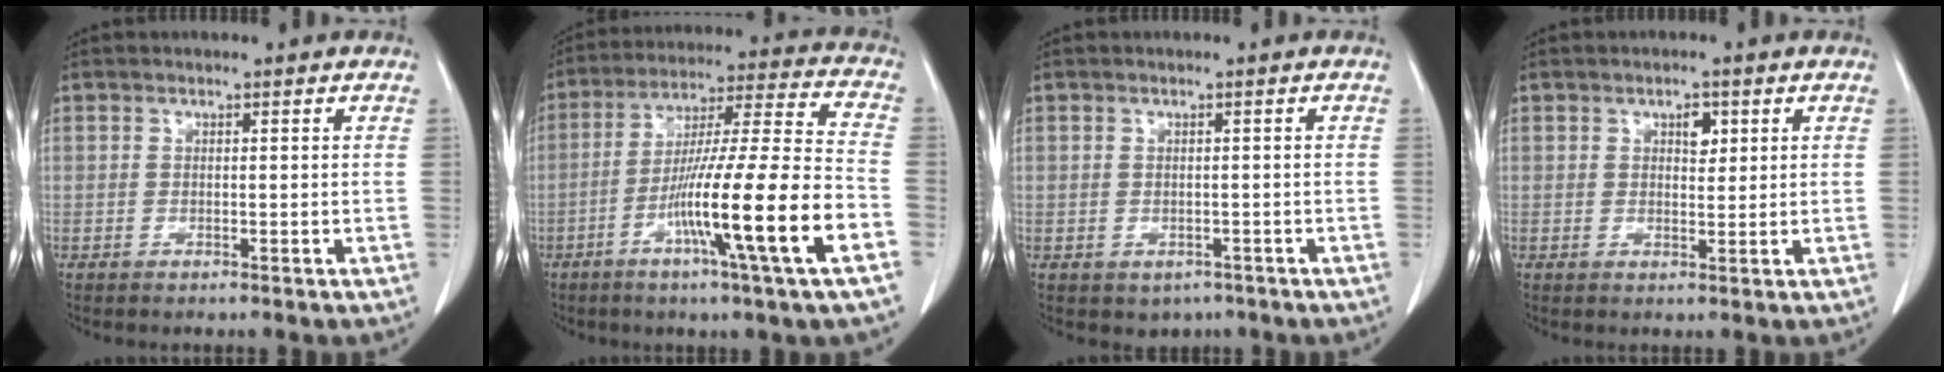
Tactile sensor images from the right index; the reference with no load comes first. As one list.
[{"total": 18.9, "force": [-7.3, -1.0, 17.4], "torque": [-0.297, -0.015, -0.127]}, {"total": 2.4, "force": [-1.2, 1.9, 0.8], "torque": [-0.005, 0.002, -0.008]}, {"total": 2.4, "force": [1.0, 1.2, 1.7], "torque": [-0.023, -0.001, 0.016]}]